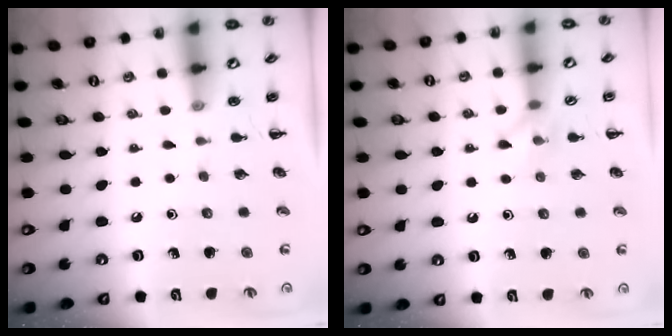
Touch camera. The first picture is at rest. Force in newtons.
{"total": 6.1, "press": 6.1, "slide": 0.4}